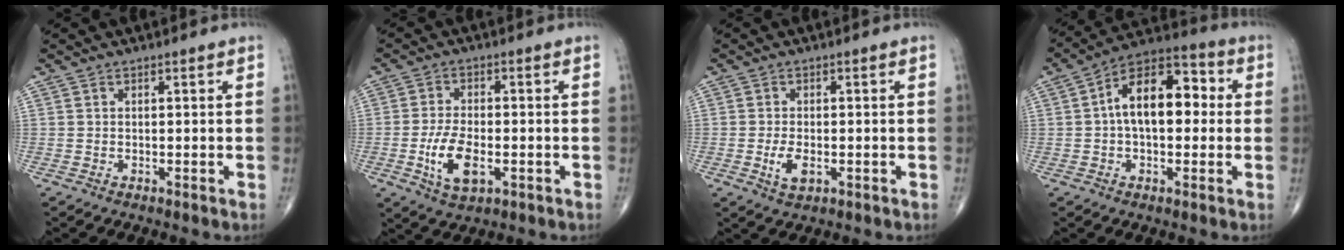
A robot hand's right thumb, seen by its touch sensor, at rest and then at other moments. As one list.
[{"total": 8.2, "force": [-2.3, 4.0, 6.8], "torque": [-0.128, 0.002, -0.038]}, {"total": 3.9, "force": [-1.0, 2.0, 3.2], "torque": [-0.058, -0.004, -0.015]}, {"total": 14.3, "force": [1.3, 8.0, 11.8], "torque": [-0.171, 0.039, 0.008]}]